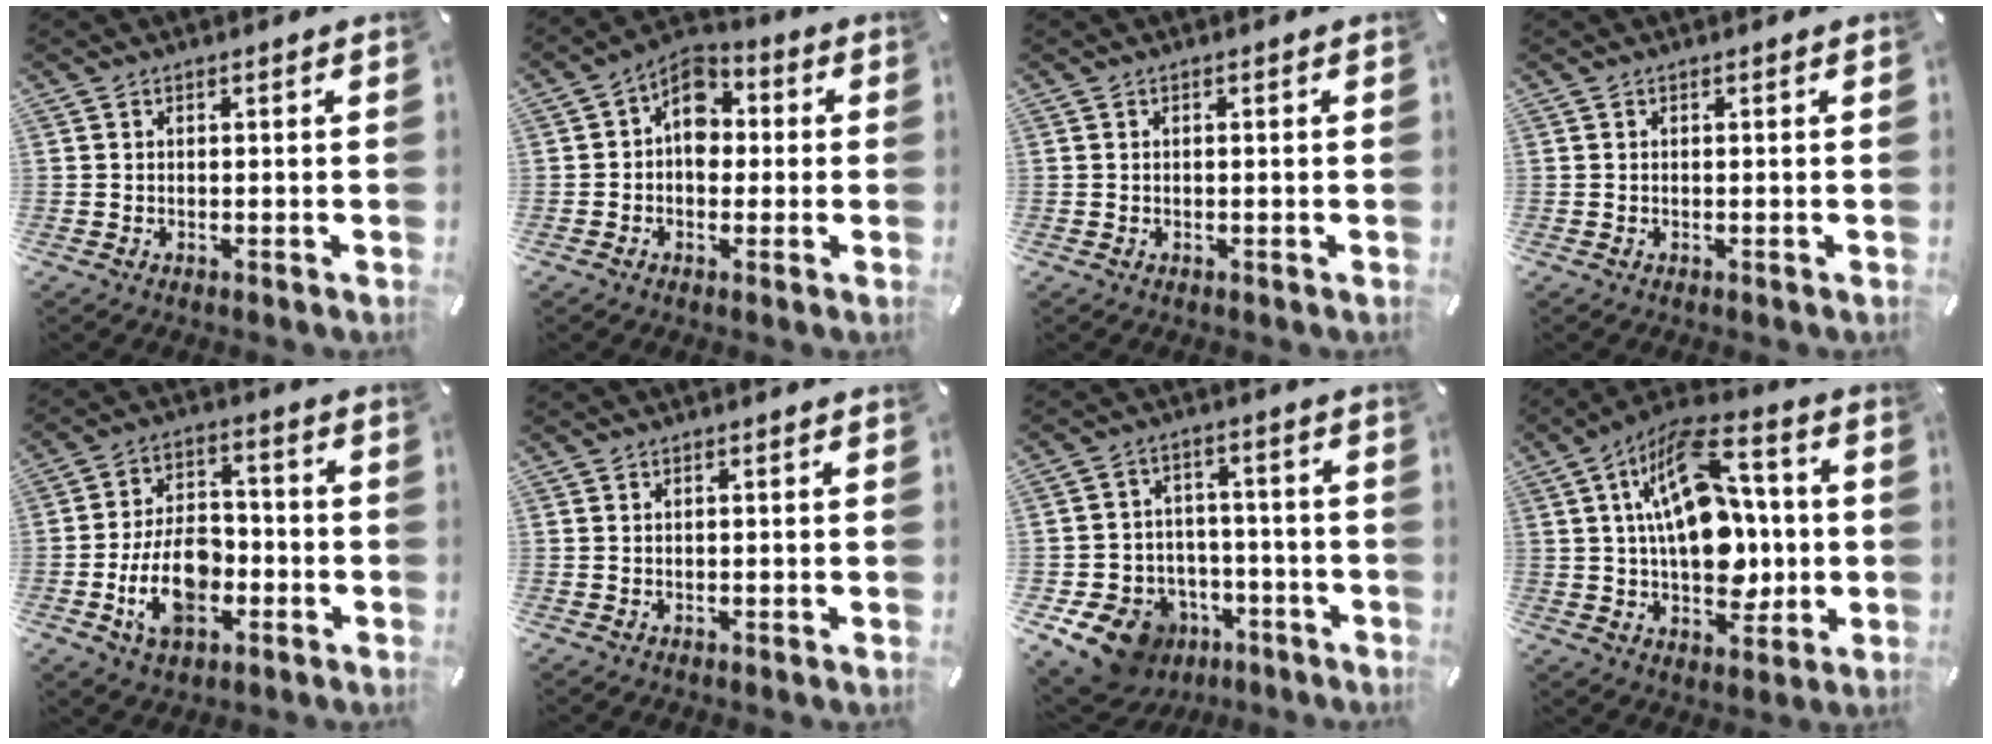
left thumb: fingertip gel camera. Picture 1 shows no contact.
{"total": 8.0, "force": [0.5, 6.2, 5.0], "torque": [-0.074, 0.006, 0.007]}
{"total": 0.0}
{"total": 0.0}
{"total": 14.1, "force": [-4.1, 8.9, 10.1], "torque": [-0.194, 0.007, -0.073]}
{"total": 0.0}
{"total": 12.7, "force": [-7.3, 9.4, 4.4], "torque": [-0.077, 0.054, -0.120]}
{"total": 20.7, "force": [2.9, 12.3, 16.4], "torque": [-0.283, -0.011, 0.046]}